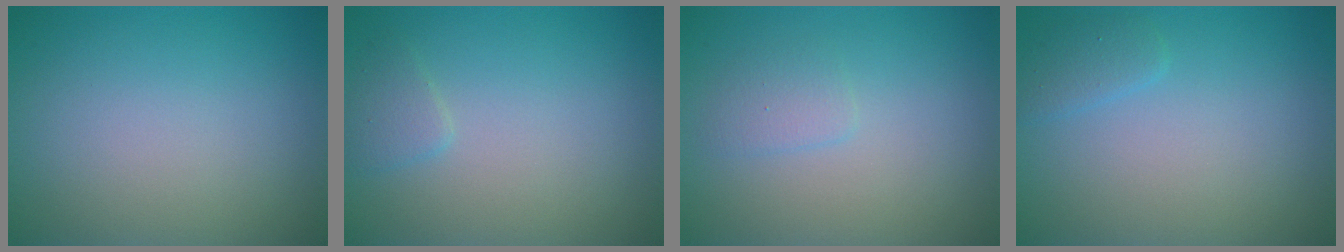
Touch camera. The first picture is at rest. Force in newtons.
{"total": 1.2, "press": 1.2, "slide": 0.1}
{"total": 1.3, "press": 1.3, "slide": 0.1}
{"total": 1.3, "press": 1.3, "slide": 0.2}